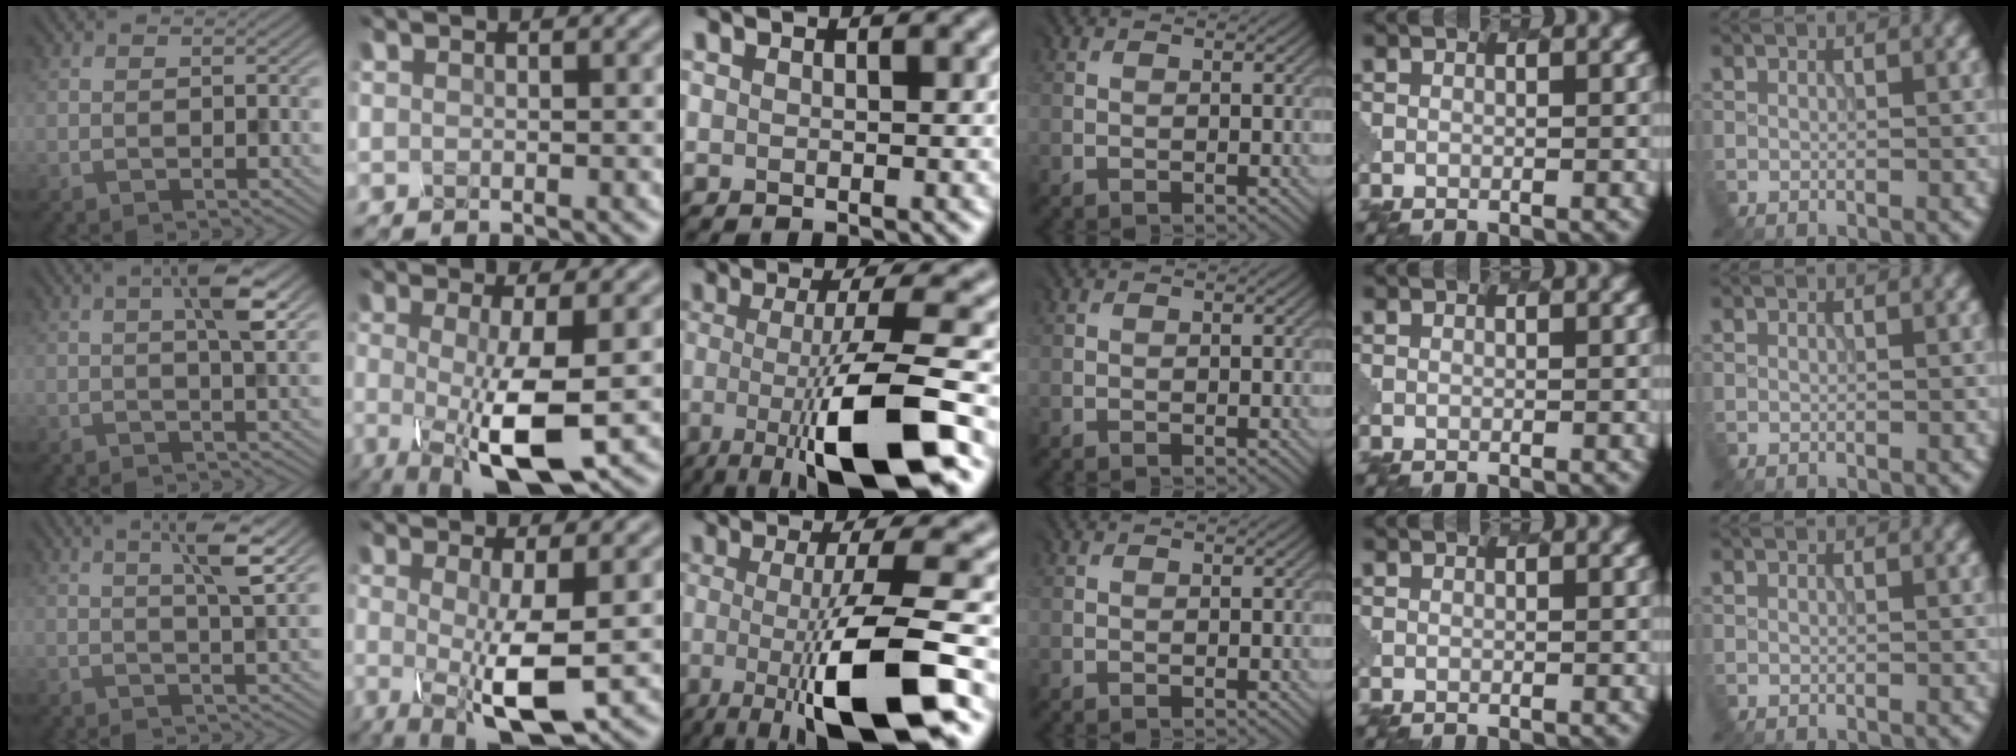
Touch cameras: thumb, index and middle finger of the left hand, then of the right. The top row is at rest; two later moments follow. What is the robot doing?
{"motion": "disassemble", "object": "battery cover"}